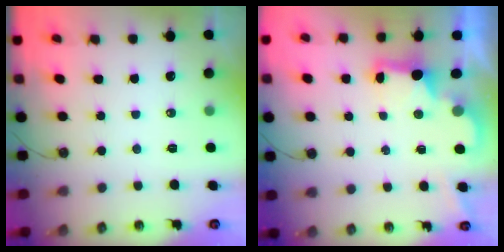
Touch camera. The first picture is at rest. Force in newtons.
{"total": 2.4, "press": 2.3, "slide": 0.7}